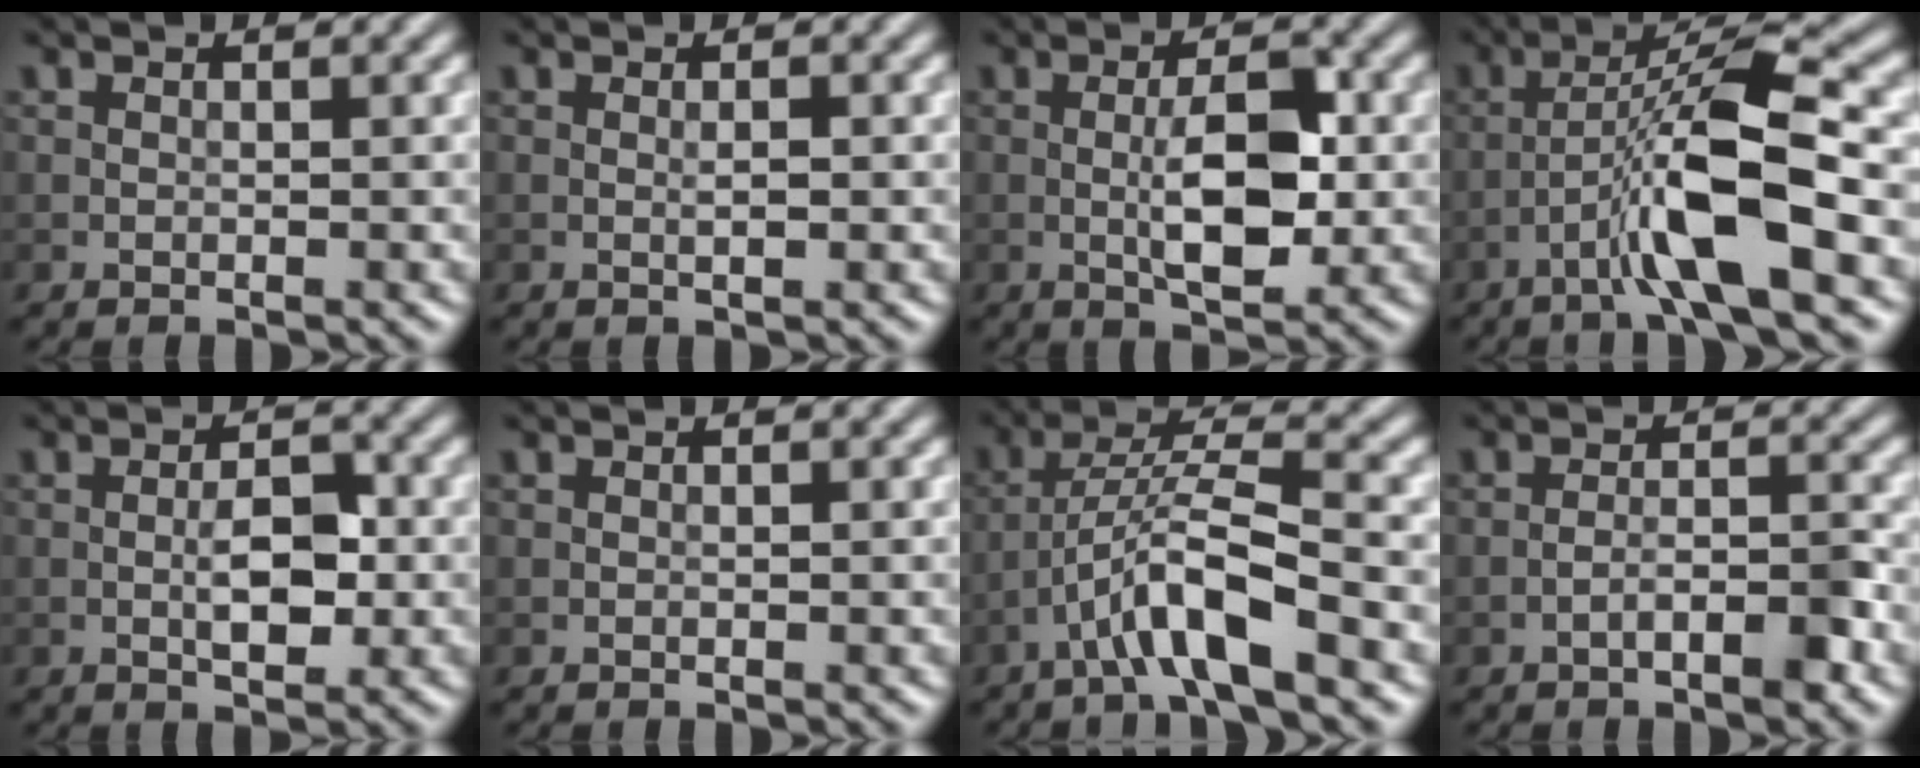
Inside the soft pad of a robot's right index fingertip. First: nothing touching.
{"total": 0.9, "force": [0.0, 0.1, 0.9], "torque": [-0.018, -0.001, 0.001]}
{"total": 5.5, "force": [-0.5, 1.9, 5.1], "torque": [-0.096, 0.001, -0.010]}
{"total": 8.4, "force": [-3.3, 1.1, 7.6], "torque": [-0.133, 0.021, -0.063]}
{"total": 3.6, "force": [-0.5, 1.4, 3.2], "torque": [-0.055, 0.002, -0.009]}
{"total": 0.0}
{"total": 6.1, "force": [-3.1, 0.9, 5.2], "torque": [-0.094, 0.016, -0.059]}
{"total": 2.9, "force": [-1.6, 0.6, 2.3], "torque": [-0.037, 0.010, -0.030]}